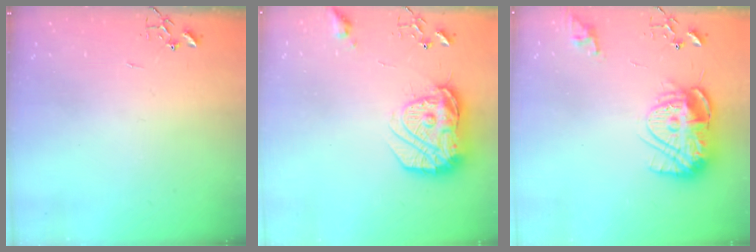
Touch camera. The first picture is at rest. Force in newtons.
{"total": 18.2, "press": 18.2, "slide": 1.5}
{"total": 15.8, "press": 15.7, "slide": 1.4}